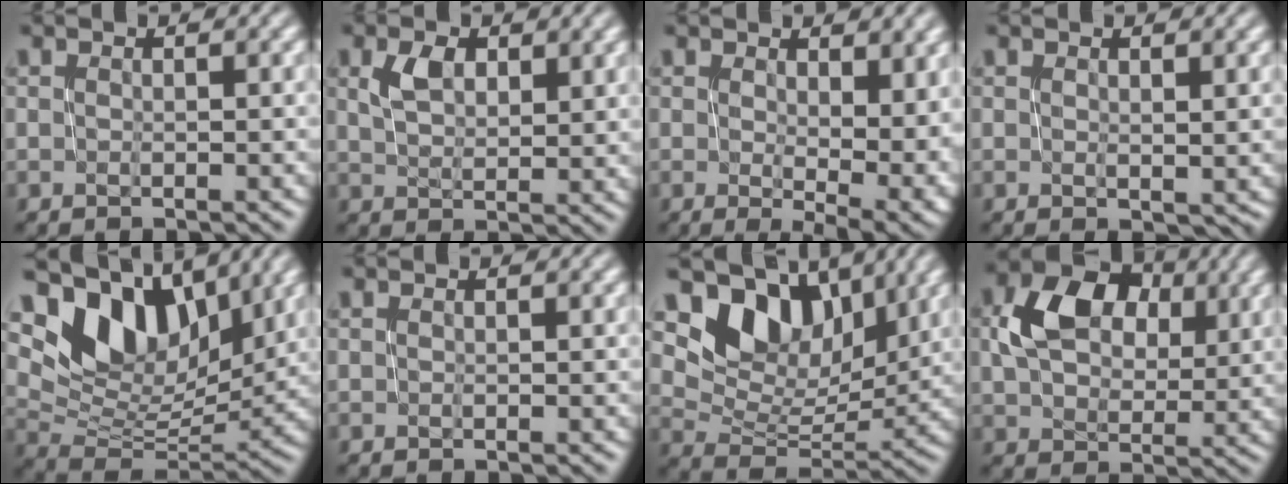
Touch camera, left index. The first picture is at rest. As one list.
[{"total": 3.5, "force": [1.8, 1.9, 2.3], "torque": [-0.043, 0.006, 0.035]}, {"total": 8.0, "force": [0.5, 4.3, 6.8], "torque": [-0.089, -0.009, 0.015]}, {"total": 1.1, "force": [0.3, 0.4, 1.0], "torque": [-0.015, 0.003, 0.007]}, {"total": 10.7, "force": [6.7, 6.0, 5.9], "torque": [-0.101, 0.004, 0.123]}, {"total": 0.0}, {"total": 8.9, "force": [6.0, 5.3, 4.0], "torque": [-0.061, -0.001, 0.105]}, {"total": 7.9, "force": [2.7, 5.5, 5.0], "torque": [-0.097, 0.008, 0.047]}]